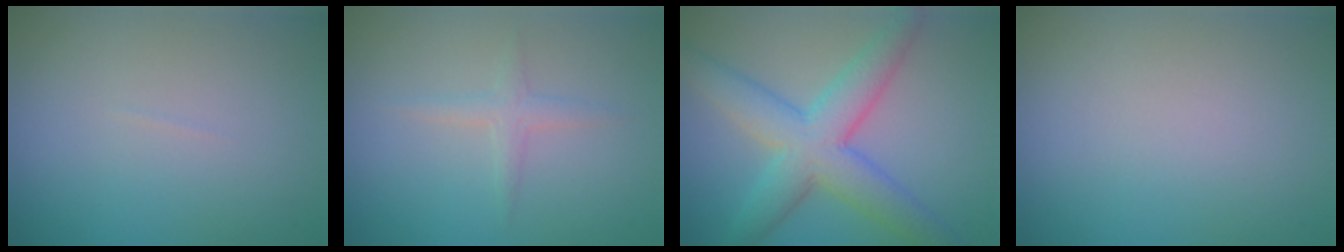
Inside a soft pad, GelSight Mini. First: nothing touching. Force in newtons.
{"total": 1.9, "press": 1.9, "slide": 0.1}
{"total": 6.7, "press": 6.7, "slide": 0.2}
{"total": 0.0}